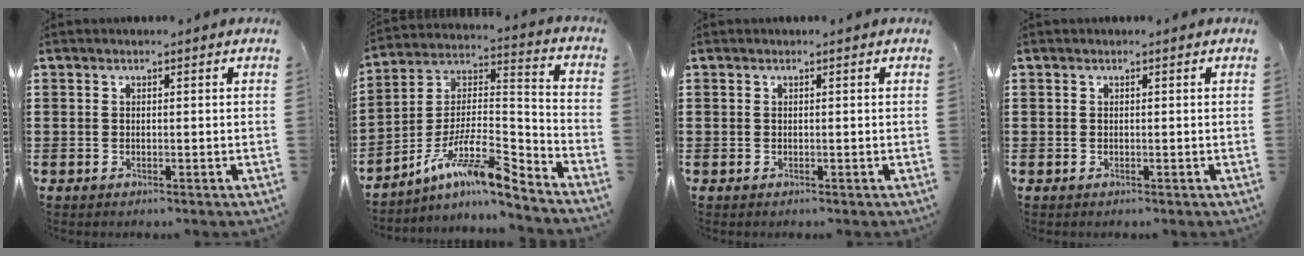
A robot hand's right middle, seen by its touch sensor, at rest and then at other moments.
{"total": 10.4, "force": [-7.3, 1.8, 7.1], "torque": [-0.150, -0.015, -0.150]}
{"total": 0.0}
{"total": 0.0}